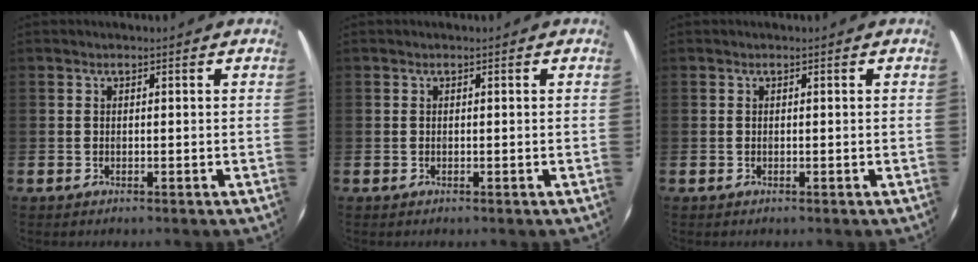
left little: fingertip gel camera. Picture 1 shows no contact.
{"total": 0.0}
{"total": 0.0}